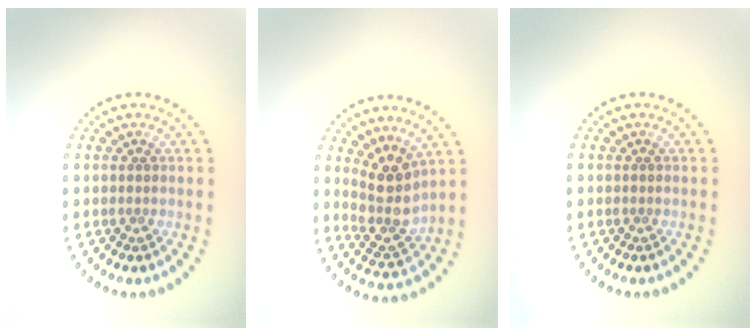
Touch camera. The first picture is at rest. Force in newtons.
{"total": 3.9, "press": 3.1, "slide": 2.4}
{"total": 0.0}